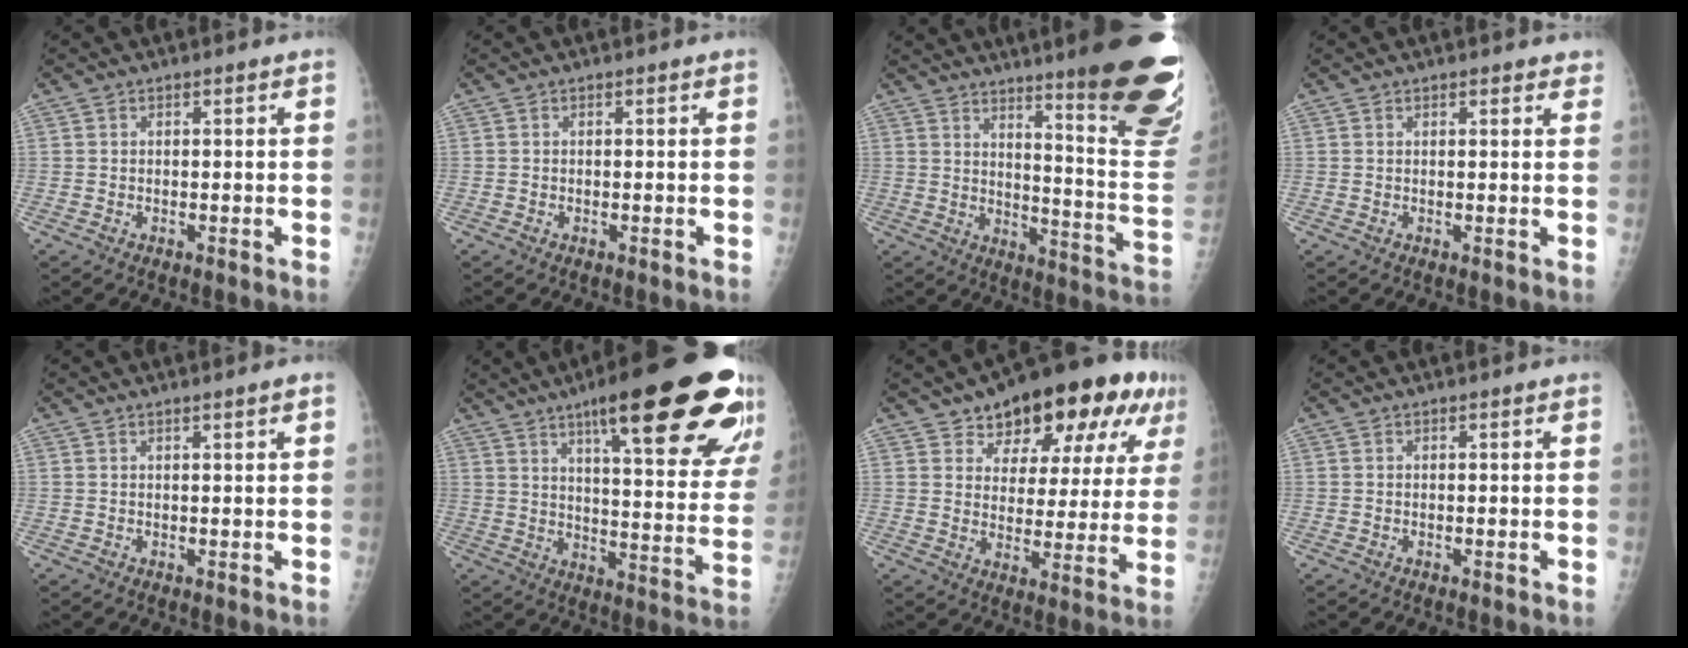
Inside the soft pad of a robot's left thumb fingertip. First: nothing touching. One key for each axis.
{"total": 0.0}
{"total": 24.6, "fx": 15.6, "fy": 3.2, "fz": 18.8, "tx": -0.198, "ty": -0.100, "tz": 0.208}
{"total": 2.3, "fx": 1.9, "fy": 0.9, "fz": 1.0, "tx": 0.012, "ty": -0.002, "tz": 0.015}
{"total": 1.2, "fx": 0.8, "fy": -0.1, "fz": 0.9, "tx": -0.014, "ty": -0.004, "tz": 0.013}
{"total": 28.4, "fx": 16.6, "fy": 6.0, "fz": 22.2, "tx": -0.255, "ty": -0.047, "tz": 0.231}
{"total": 19.5, "fx": 11.3, "fy": 9.7, "fz": 12.7, "tx": -0.135, "ty": -0.012, "tz": 0.159}
{"total": 0.0}